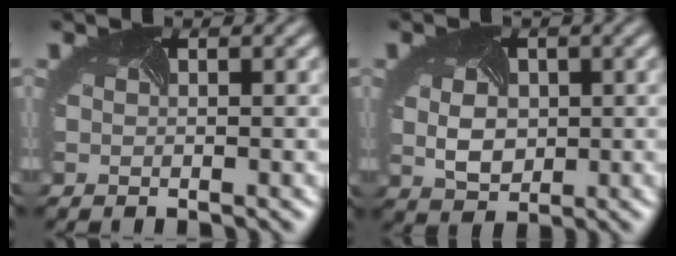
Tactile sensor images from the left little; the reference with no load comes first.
{"total": 3.2, "force": [0.1, 2.5, 1.9], "torque": [-0.047, -0.008, 0.012]}